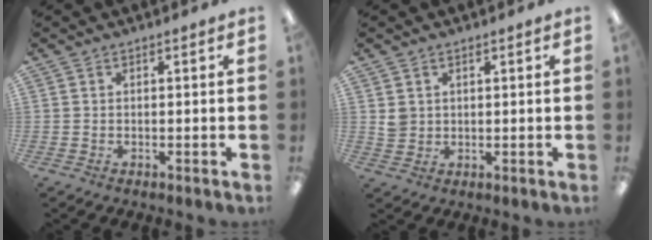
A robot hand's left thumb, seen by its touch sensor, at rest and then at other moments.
{"total": 3.0, "force": [1.2, 2.6, 0.6], "torque": [-0.009, 0.000, 0.021]}